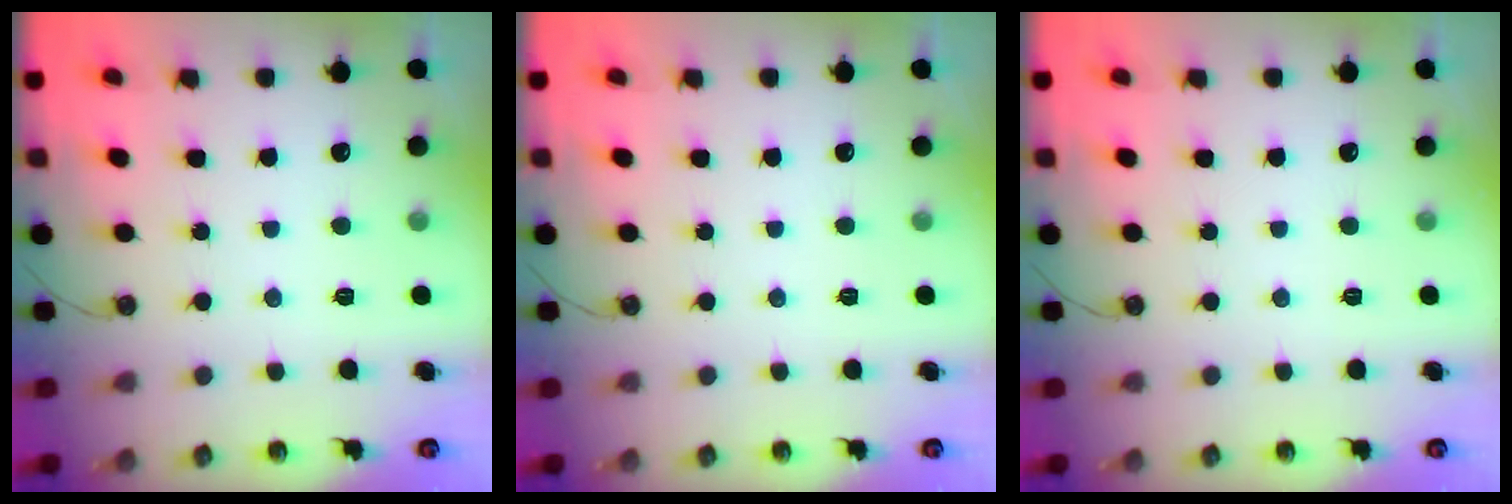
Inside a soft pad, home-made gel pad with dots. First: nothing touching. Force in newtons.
{"total": 0.0}
{"total": 0.0}